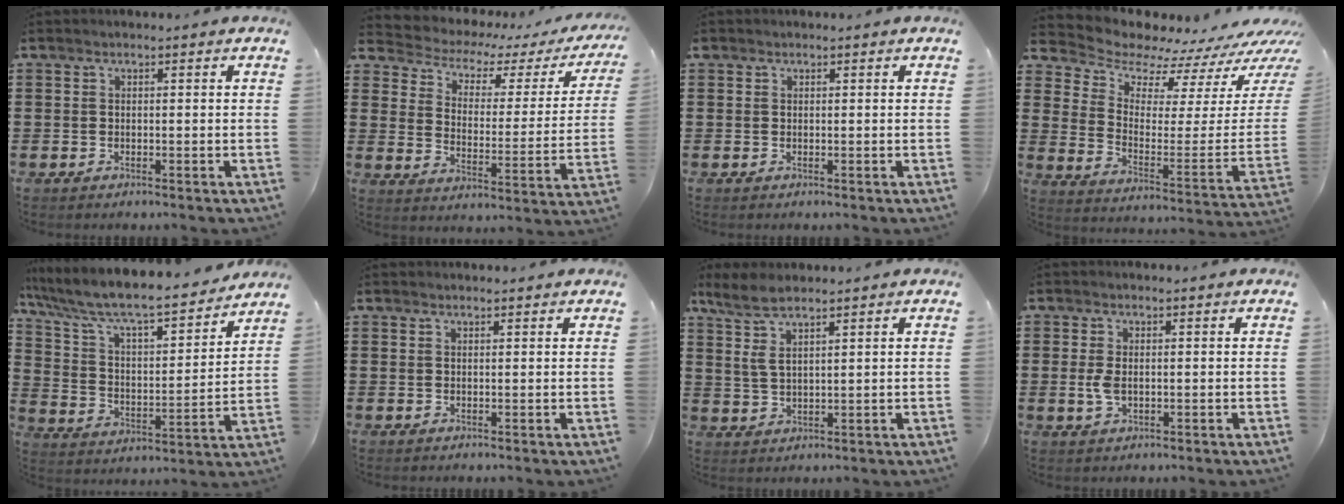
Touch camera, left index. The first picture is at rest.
{"total": 3.0, "force": [2.1, 1.6, 1.4], "torque": [-0.047, -0.018, 0.024]}
{"total": 0.5, "force": [0.3, 0.4, 0.1], "torque": [-0.004, 0.003, 0.005]}
{"total": 6.8, "force": [6.5, 2.1, 0.5], "torque": [-0.040, -0.077, 0.109]}
{"total": 7.8, "force": [6.9, 1.1, 3.6], "torque": [-0.102, -0.052, 0.111]}
{"total": 0.8, "force": [0.8, 0.0, 0.1], "torque": [-0.004, -0.001, 0.016]}
{"total": 5.3, "force": [3.4, 1.4, 3.8], "torque": [-0.091, -0.002, 0.060]}
{"total": 2.8, "force": [0.0, 1.4, 2.5], "torque": [-0.064, -0.003, -0.004]}